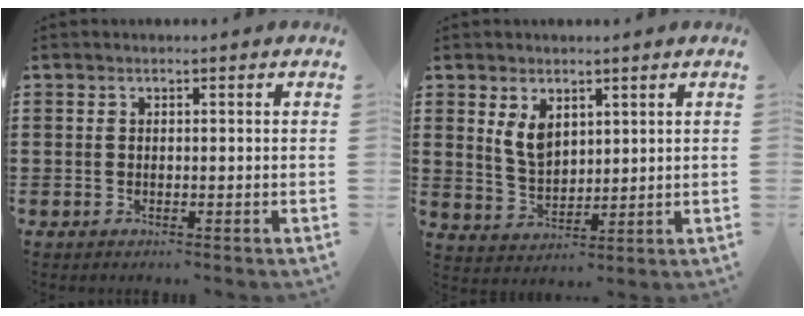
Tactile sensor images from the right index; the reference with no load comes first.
{"total": 4.9, "force": [2.4, 2.9, 3.1], "torque": [-0.070, 0.007, 0.044]}